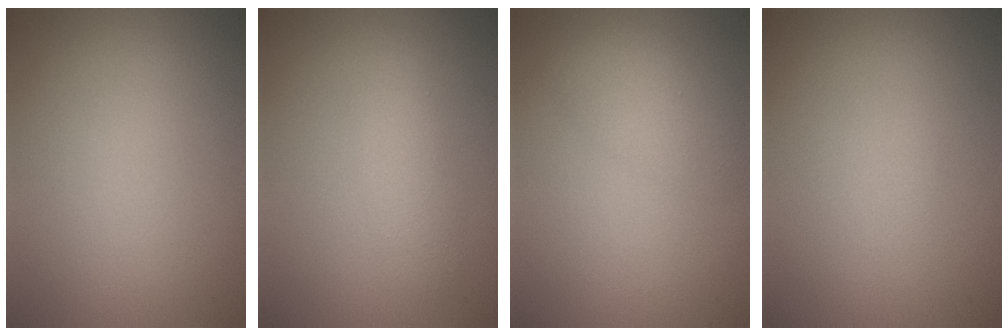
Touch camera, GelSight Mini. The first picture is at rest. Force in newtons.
{"total": 2.2, "press": 2.2, "slide": 0.1}
{"total": 2.7, "press": 2.7, "slide": 0.1}
{"total": 0.0}